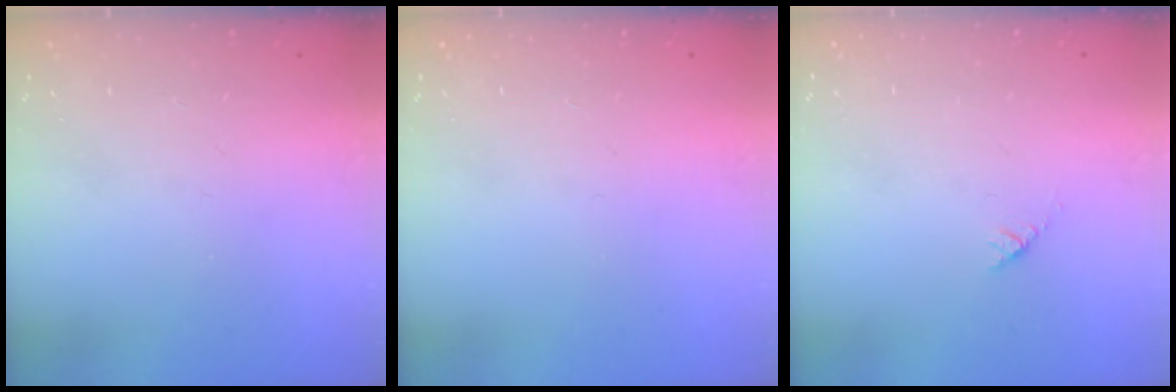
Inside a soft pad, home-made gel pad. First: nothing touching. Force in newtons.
{"total": 0.0}
{"total": 2.7, "press": 2.6, "slide": 0.4}